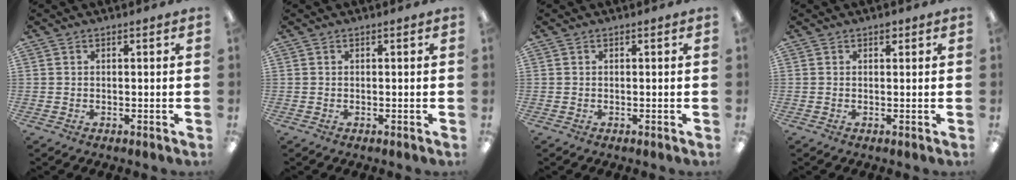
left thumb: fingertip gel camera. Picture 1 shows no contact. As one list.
[{"total": 0.0}, {"total": 0.0}, {"total": 1.2, "force": [0.8, 0.7, 0.6], "torque": [-0.006, -0.001, 0.012]}]